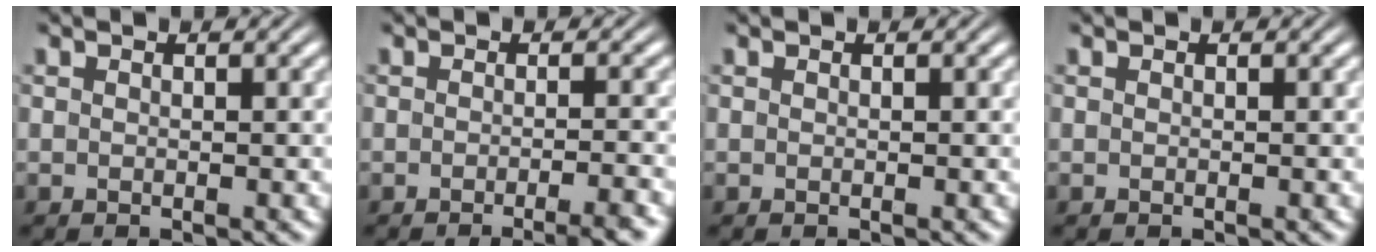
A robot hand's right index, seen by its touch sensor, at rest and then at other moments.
{"total": 2.8, "force": [-2.3, 0.0, 1.6], "torque": [-0.013, 0.005, -0.042]}
{"total": 0.0}
{"total": 0.0}